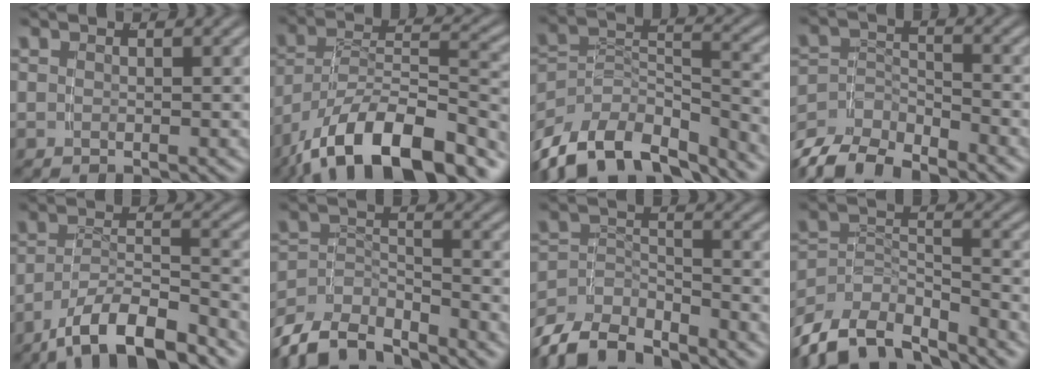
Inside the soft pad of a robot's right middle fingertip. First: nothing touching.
{"total": 12.7, "force": [-8.0, 6.0, 7.7], "torque": [-0.132, -0.038, -0.105]}
{"total": 13.7, "force": [-8.8, 8.0, 6.8], "torque": [-0.124, -0.050, -0.126]}
{"total": 6.9, "force": [-4.9, 4.1, 2.7], "torque": [-0.068, -0.037, -0.072]}
{"total": 7.4, "force": [-5.5, 2.7, 4.1], "torque": [-0.057, -0.009, -0.091]}
{"total": 7.6, "force": [-5.6, 4.0, 3.1], "torque": [-0.073, -0.038, -0.082]}
{"total": 6.6, "force": [-5.0, 3.5, 2.6], "torque": [-0.060, -0.031, -0.075]}
{"total": 10.7, "force": [-7.3, 6.2, 4.8], "torque": [-0.102, -0.049, -0.106]}